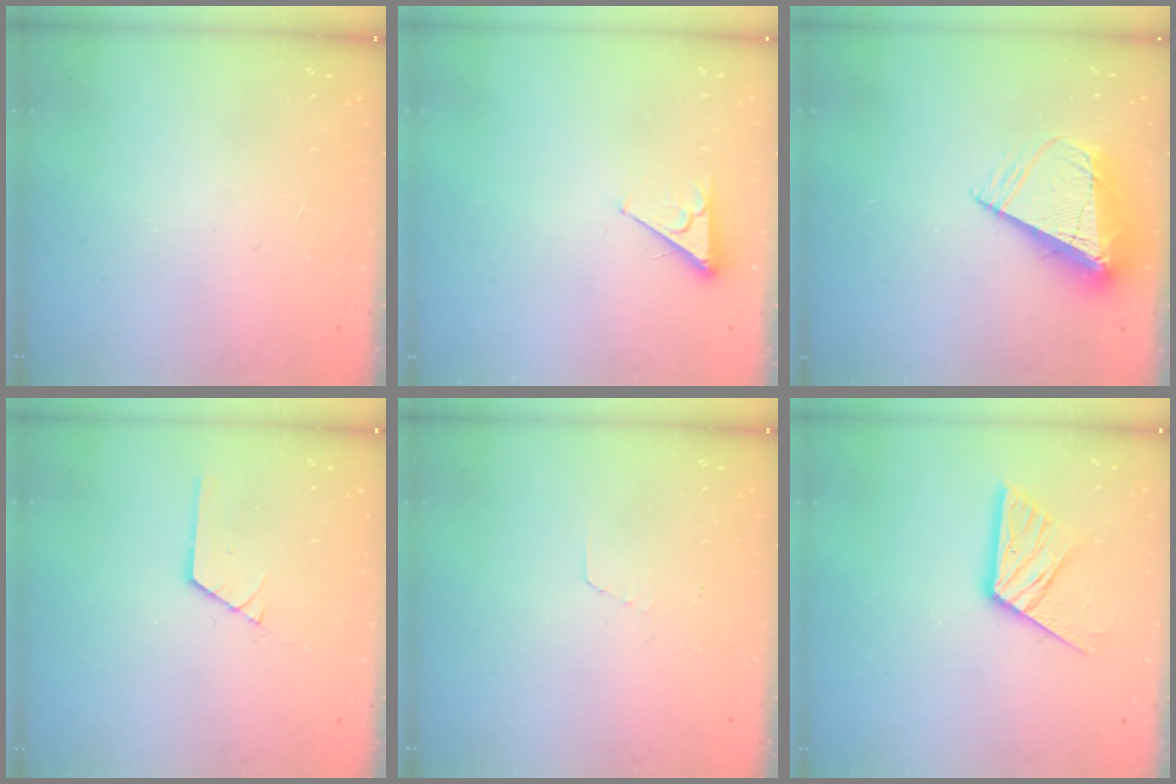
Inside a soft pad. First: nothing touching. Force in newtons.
{"total": 3.5, "press": 3.5, "slide": 0.7}
{"total": 11.3, "press": 11.3, "slide": 0.8}
{"total": 1.0, "press": 1.0, "slide": 0.1}
{"total": 2.6, "press": 2.6, "slide": 0.1}
{"total": 12.0, "press": 12.0, "slide": 1.1}